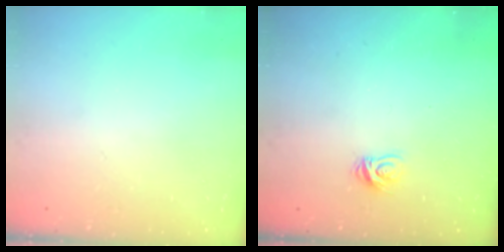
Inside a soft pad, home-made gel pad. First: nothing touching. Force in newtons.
{"total": 4.0, "press": 4.0, "slide": 0.4}